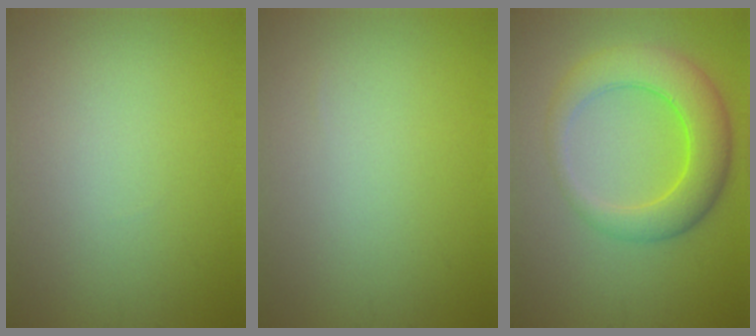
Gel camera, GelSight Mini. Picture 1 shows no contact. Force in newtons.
{"total": 0.0}
{"total": 6.2, "press": 6.2, "slide": 0.3}